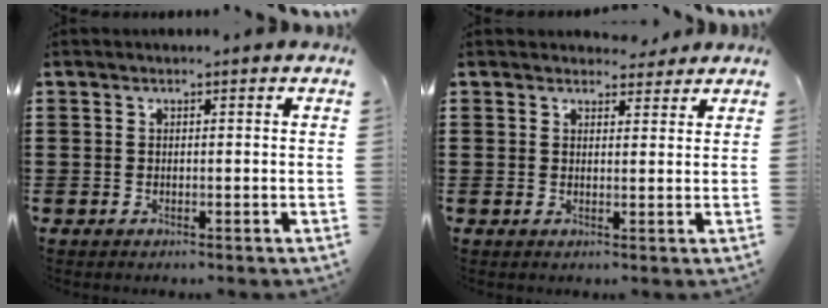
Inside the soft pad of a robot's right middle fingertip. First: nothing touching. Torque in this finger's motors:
{"motor_torque": [-0.02, 0.13, 0.00, -0.01]}